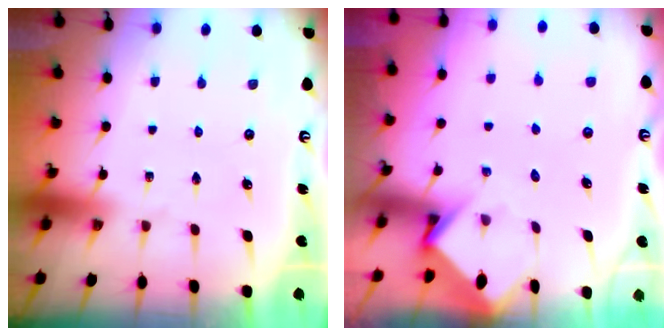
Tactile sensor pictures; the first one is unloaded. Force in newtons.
{"total": 3.6, "press": 3.5, "slide": 0.3}